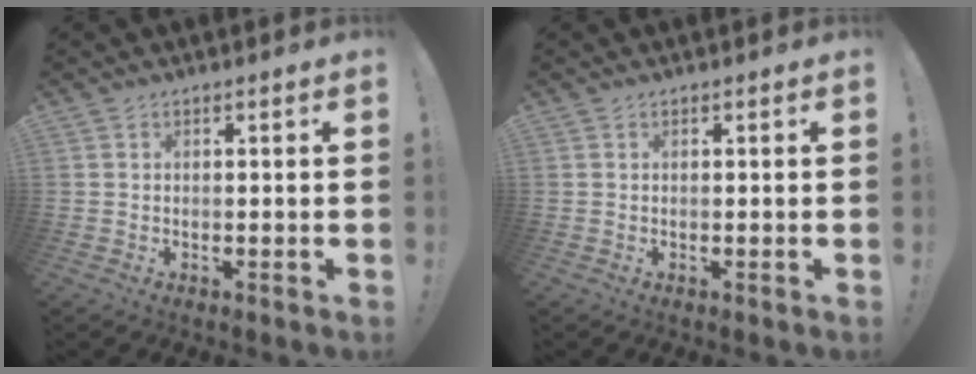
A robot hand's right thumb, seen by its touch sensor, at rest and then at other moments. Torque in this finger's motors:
{"motor_torque": [-0.09, 0.03, -0.06, 0.04, 0.04]}